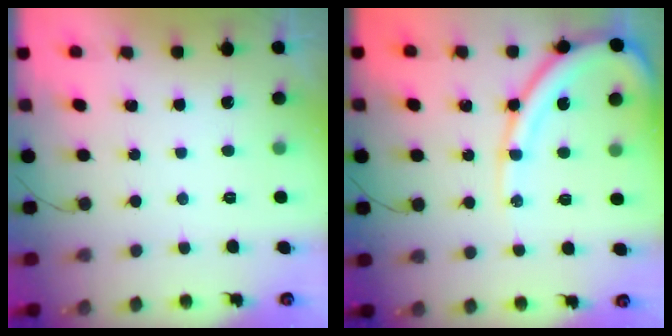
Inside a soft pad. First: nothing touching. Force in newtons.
{"total": 13.3, "press": 13.2, "slide": 1.4}